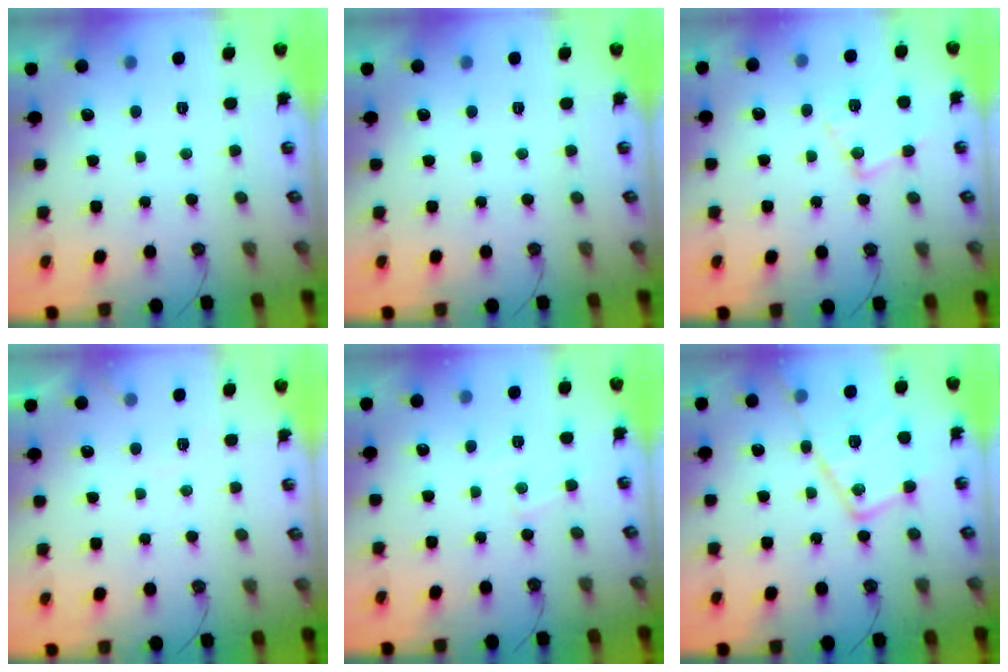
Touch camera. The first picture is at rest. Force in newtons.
{"total": 0.0}
{"total": 11.8, "press": 11.8, "slide": 0.5}
{"total": 3.4, "press": 3.3, "slide": 0.6}
{"total": 4.7, "press": 4.7, "slide": 0.7}
{"total": 19.9, "press": 19.8, "slide": 1.6}